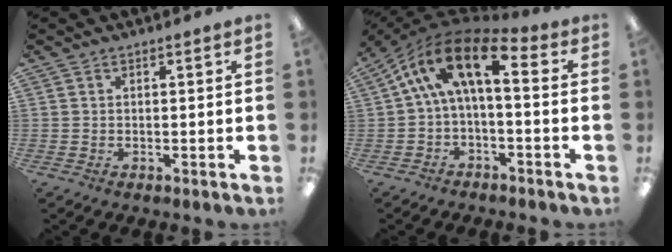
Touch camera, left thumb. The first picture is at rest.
{"total": 15.8, "force": [4.0, 7.5, 13.4], "torque": [-0.245, -0.005, 0.071]}